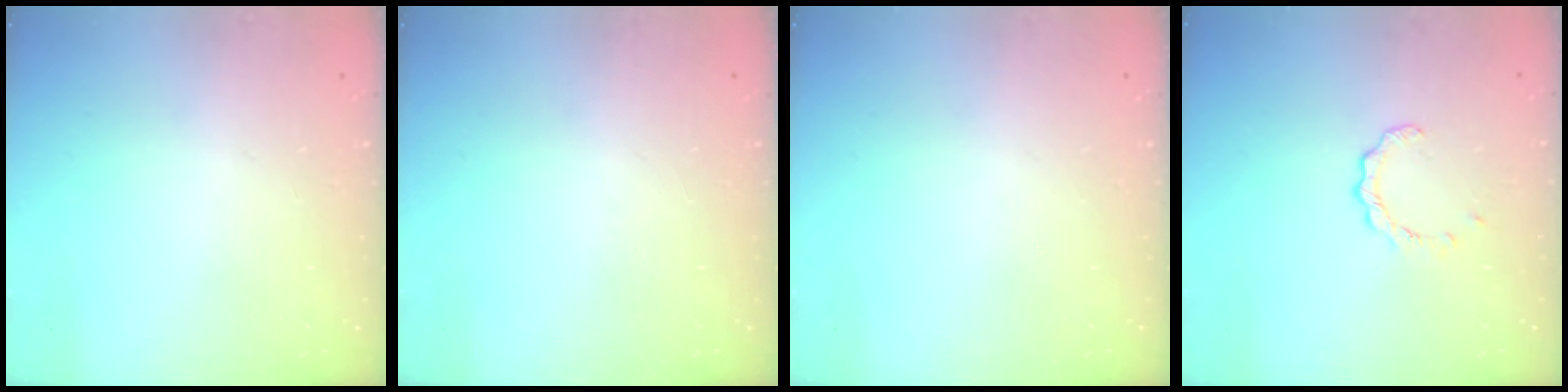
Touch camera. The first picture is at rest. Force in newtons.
{"total": 0.0}
{"total": 0.0}
{"total": 1.8, "press": 1.8, "slide": 0.3}